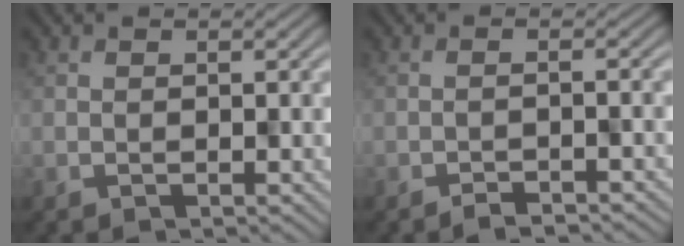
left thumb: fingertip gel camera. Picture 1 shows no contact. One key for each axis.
{"total": 1.8, "fx": -1.7, "fy": -0.1, "fz": -0.2, "tx": 0.005, "ty": 0.008, "tz": -0.032}